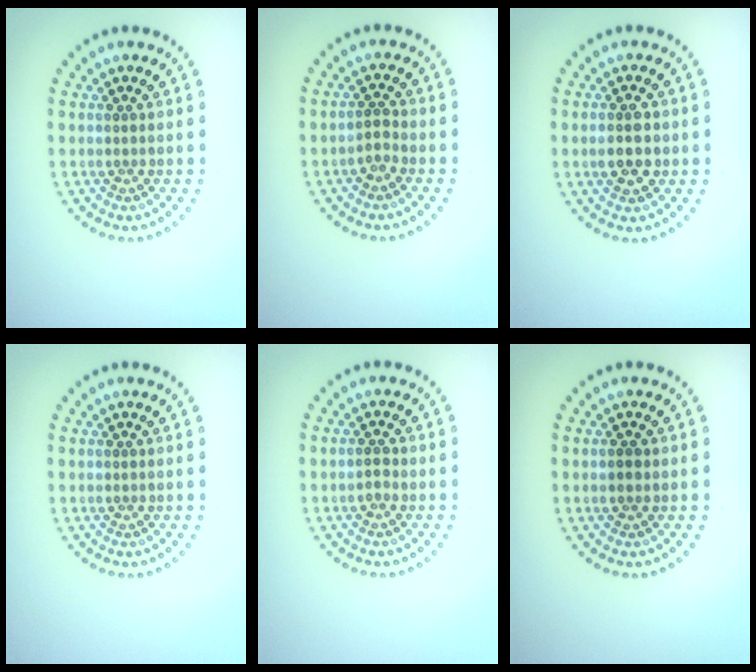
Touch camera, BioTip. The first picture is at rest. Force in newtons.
{"total": 1.1, "press": 0.9, "slide": 0.6}
{"total": 3.0, "press": 3.0, "slide": 0.2}
{"total": 0.0}
{"total": 0.8, "press": 0.8, "slide": 0.1}
{"total": 0.9, "press": 0.9, "slide": 0.1}